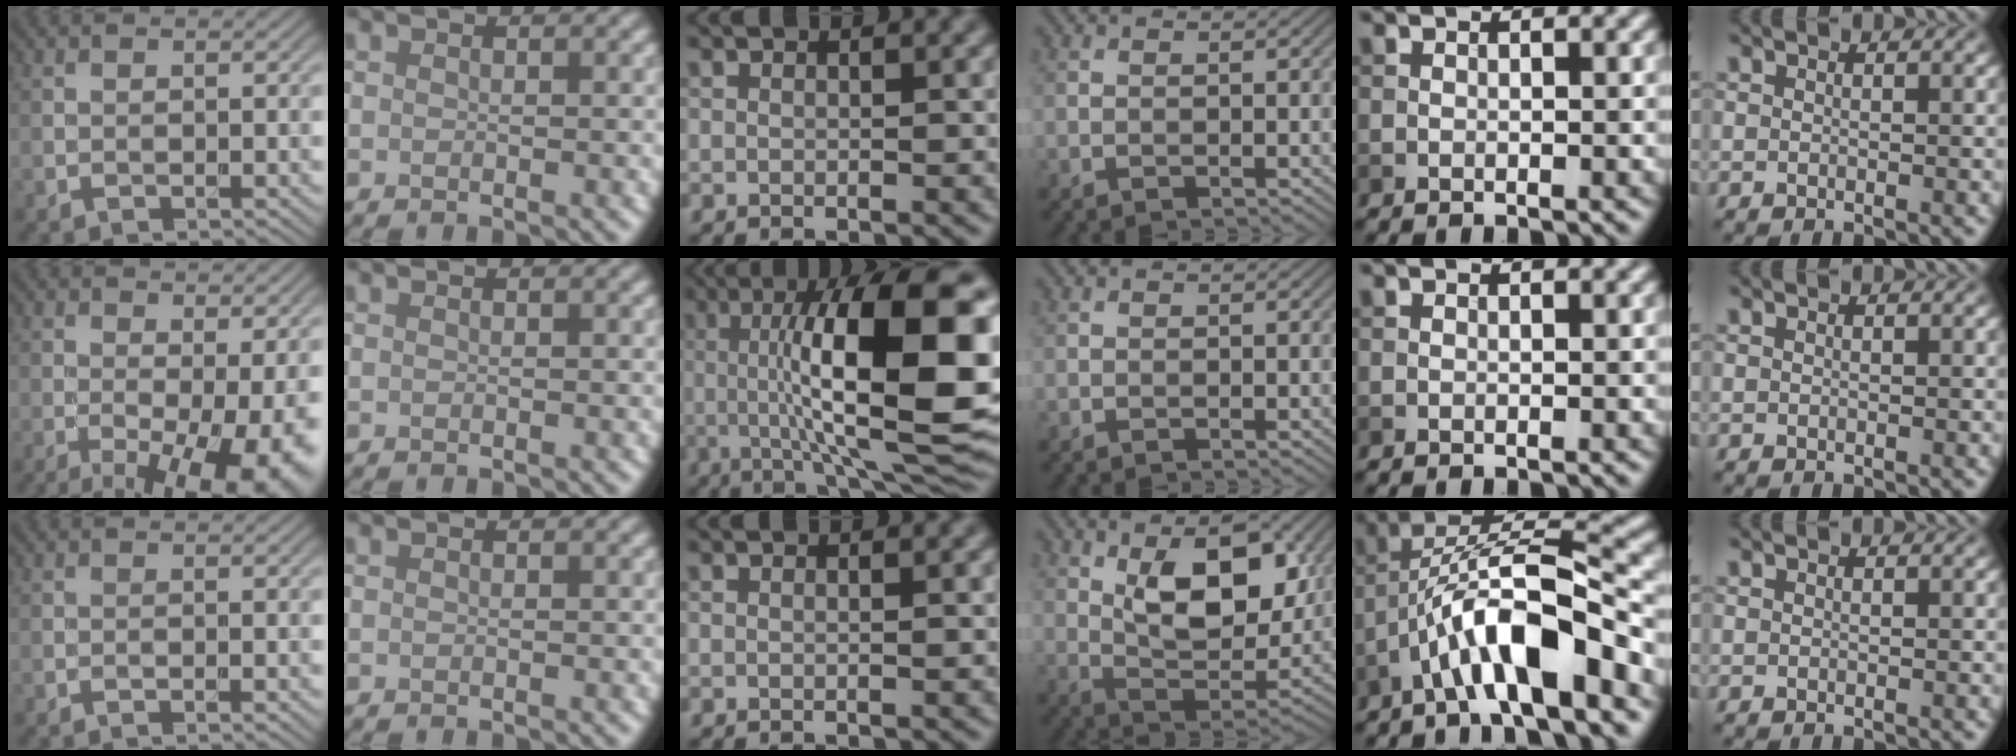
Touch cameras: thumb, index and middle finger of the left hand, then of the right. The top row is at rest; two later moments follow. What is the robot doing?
{"motion": "unscrew", "object": "dispenser bottle"}